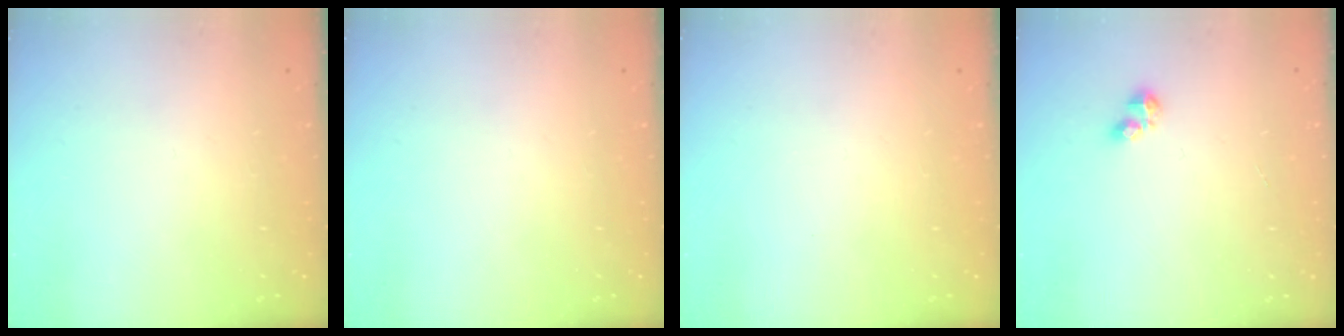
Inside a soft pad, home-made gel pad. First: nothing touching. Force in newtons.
{"total": 0.0}
{"total": 0.0}
{"total": 3.3, "press": 3.3, "slide": 0.4}